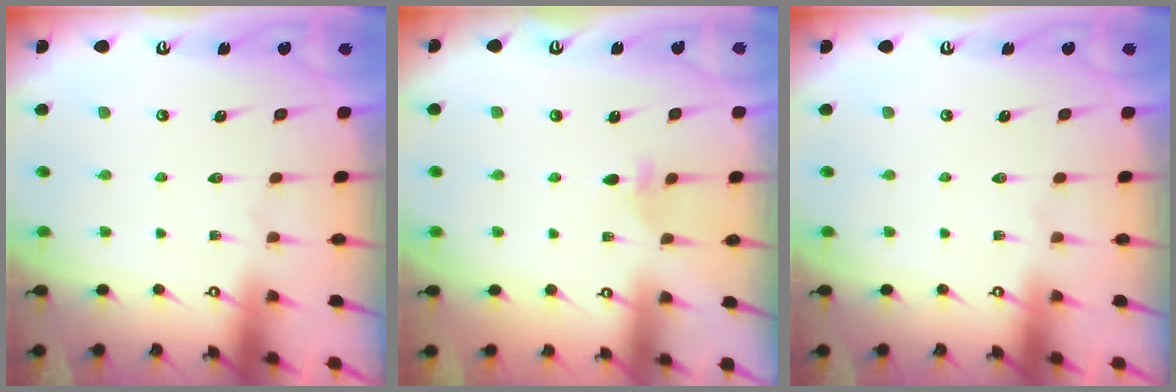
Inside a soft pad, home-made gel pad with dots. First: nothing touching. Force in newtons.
{"total": 2.2, "press": 2.2, "slide": 0.5}
{"total": 0.0}